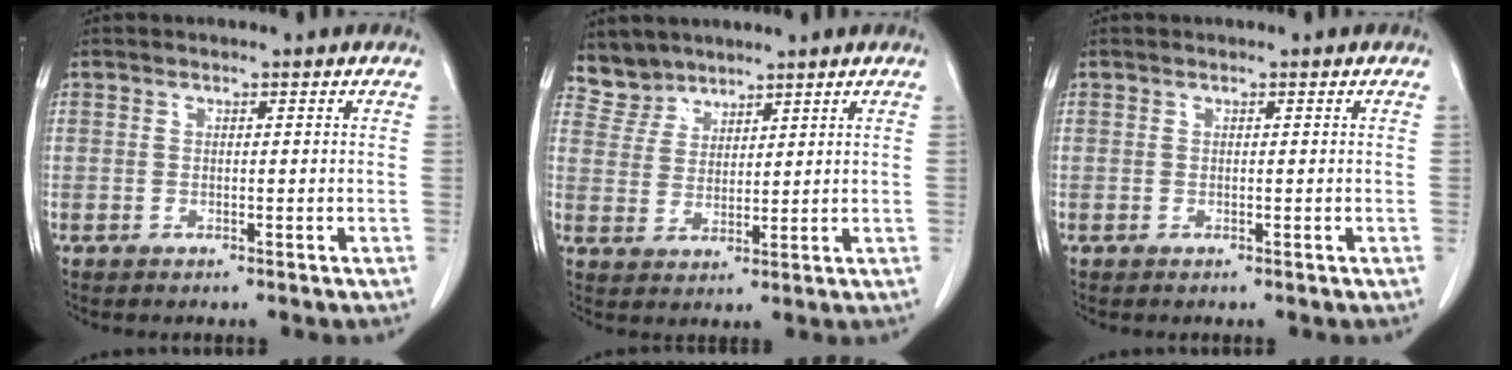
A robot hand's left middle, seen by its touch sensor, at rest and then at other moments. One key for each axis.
{"total": 4.2, "fx": 3.8, "fy": 1.7, "fz": -0.6, "tx": 0.016, "ty": 0.007, "tz": 0.079}
{"total": 0.0}